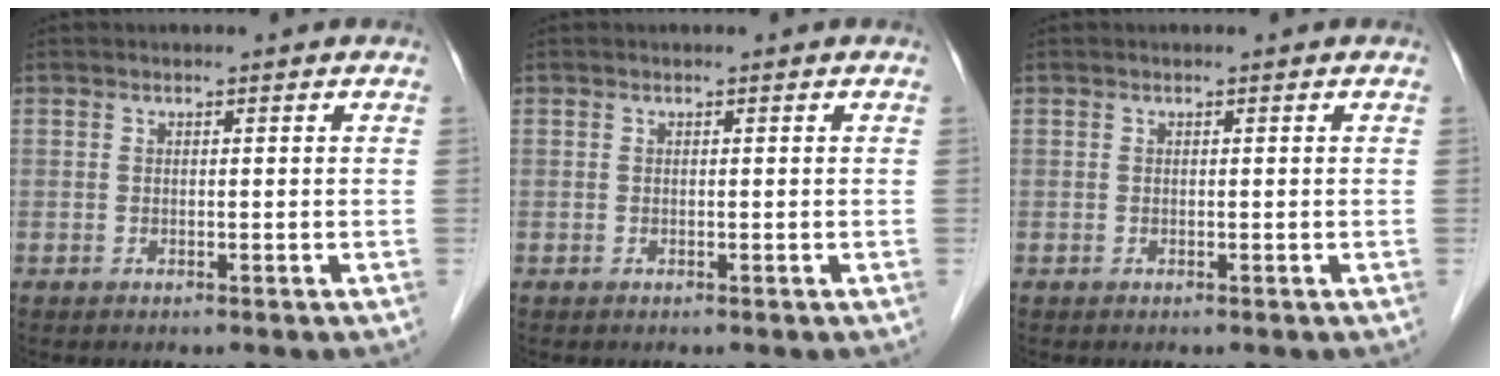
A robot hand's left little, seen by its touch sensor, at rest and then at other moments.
{"total": 0.0}
{"total": 0.0}